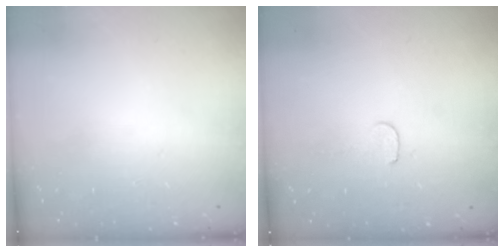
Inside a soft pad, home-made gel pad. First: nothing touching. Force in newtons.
{"total": 4.1, "press": 4.1, "slide": 0.4}